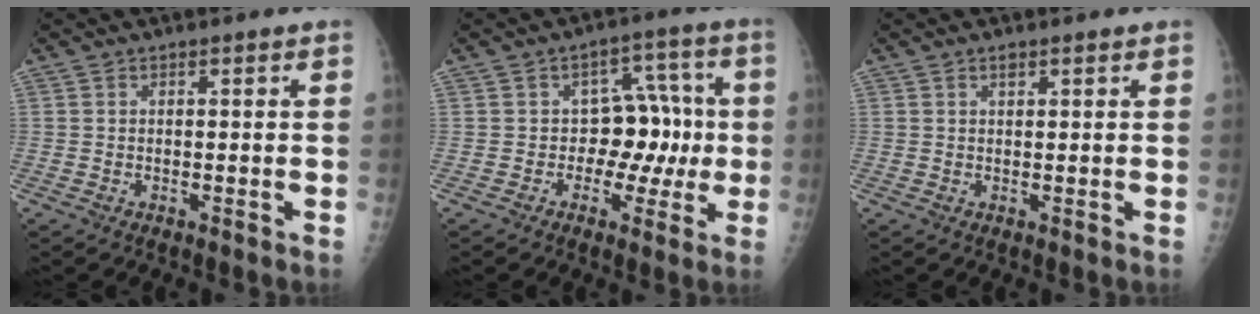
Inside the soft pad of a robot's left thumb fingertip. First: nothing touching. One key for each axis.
{"total": 9.3, "fx": -0.6, "fy": 6.9, "fz": 6.2, "tx": -0.029, "ty": 0.035, "tz": -0.012}
{"total": 1.2, "fx": 0.8, "fy": 0.5, "fz": 0.6, "tx": -0.006, "ty": -0.005, "tz": 0.012}